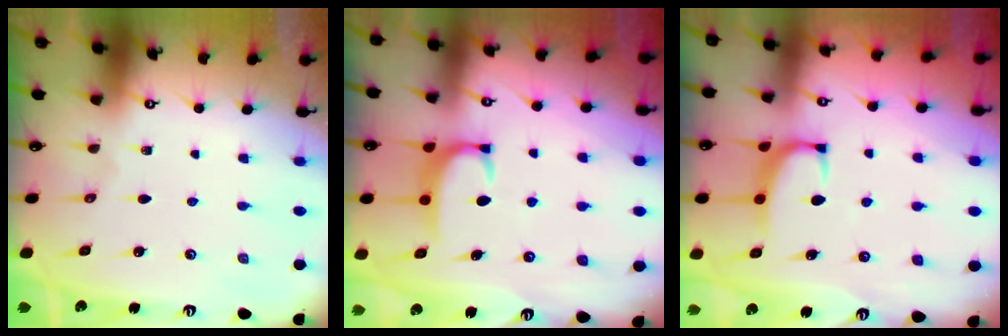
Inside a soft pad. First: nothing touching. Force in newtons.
{"total": 2.8, "press": 2.7, "slide": 0.4}
{"total": 2.9, "press": 2.8, "slide": 1.0}